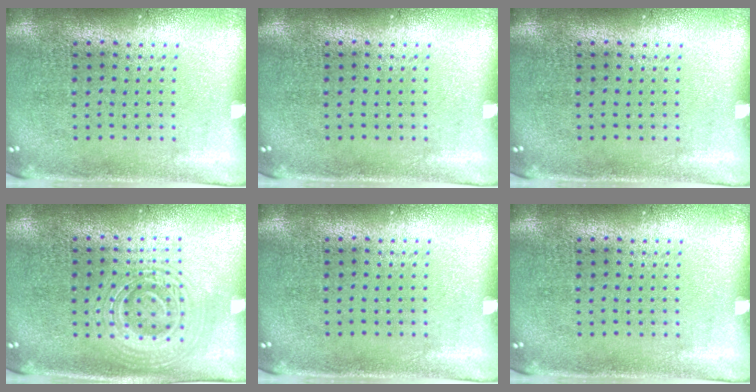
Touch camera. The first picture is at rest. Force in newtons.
{"total": 0.0}
{"total": 0.0}
{"total": 2.7, "press": 2.7, "slide": 0.5}
{"total": 0.0}
{"total": 0.0}